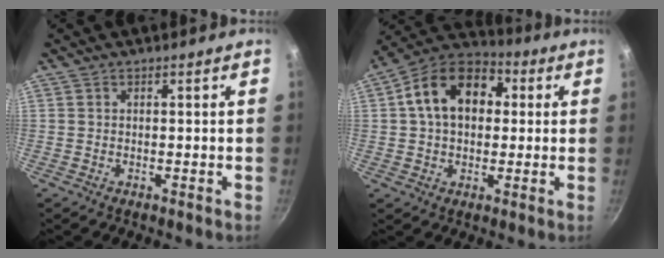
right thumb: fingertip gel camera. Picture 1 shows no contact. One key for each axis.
{"total": 15.2, "fx": 2.7, "fy": 10.7, "fz": 10.4, "tx": -0.139, "ty": 0.030, "tz": 0.025}